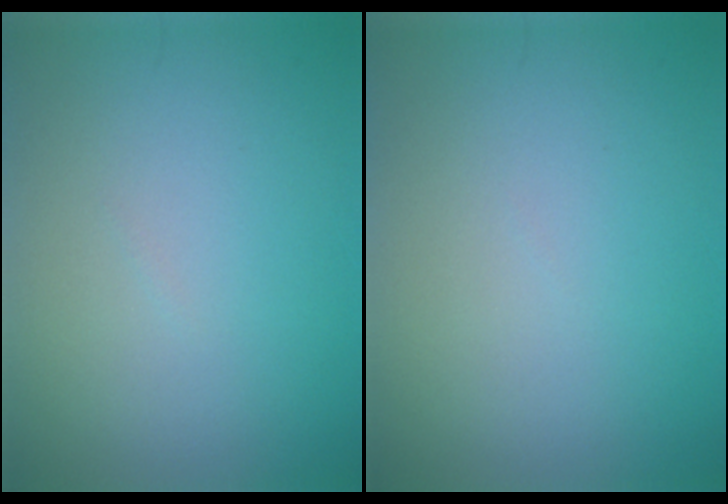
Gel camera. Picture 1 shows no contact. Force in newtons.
{"total": 0.0}